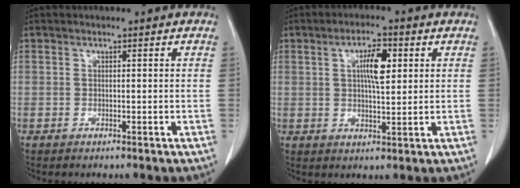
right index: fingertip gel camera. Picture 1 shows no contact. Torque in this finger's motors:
{"motor_torque": [0.28, 0.22, 0.14, 0.06]}